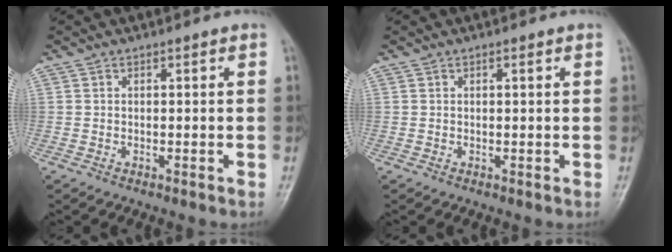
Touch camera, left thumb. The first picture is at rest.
{"total": 0.6, "force": [0.3, 0.1, 0.5], "torque": [-0.009, -0.001, 0.005]}